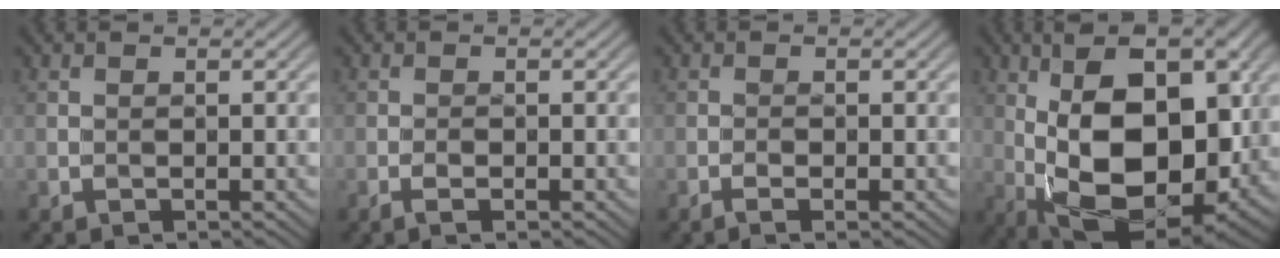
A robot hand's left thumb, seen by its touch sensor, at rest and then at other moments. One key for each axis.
{"total": 1.2, "fx": -0.8, "fy": 0.1, "fz": 1.0, "tx": -0.021, "ty": -0.001, "tz": -0.013}
{"total": 1.3, "fx": -0.9, "fy": 0.0, "fz": 1.0, "tx": -0.022, "ty": -0.001, "tz": -0.015}
{"total": 16.6, "fx": 1.8, "fy": 8.7, "fz": 14.0, "tx": -0.225, "ty": -0.001, "tz": 0.022}